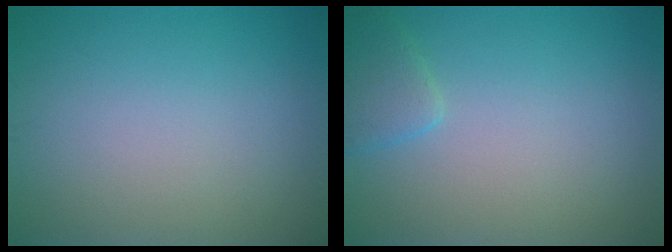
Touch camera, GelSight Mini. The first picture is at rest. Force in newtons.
{"total": 1.9, "press": 1.9, "slide": 0.1}